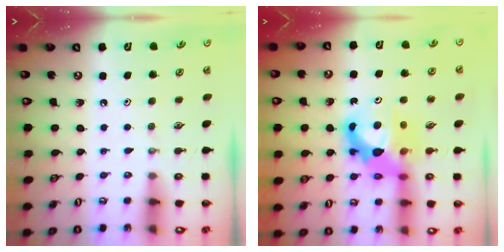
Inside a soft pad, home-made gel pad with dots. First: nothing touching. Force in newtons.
{"total": 12.1, "press": 12.1, "slide": 1.3}